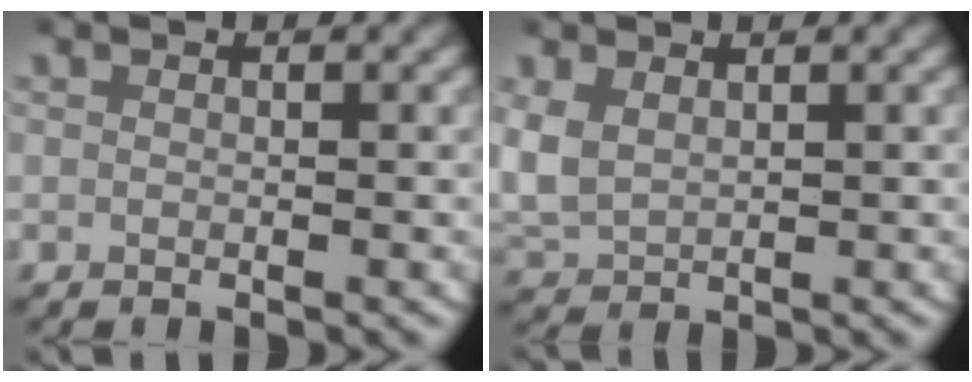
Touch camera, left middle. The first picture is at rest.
{"total": 5.3, "force": [0.8, 4.6, 2.4], "torque": [-0.093, -0.015, 0.022]}